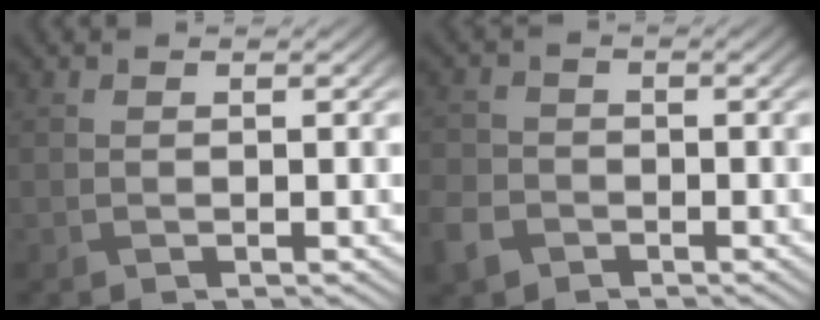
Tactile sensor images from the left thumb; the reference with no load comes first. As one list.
[{"total": 4.1, "force": [-2.4, 3.0, 1.5], "torque": [-0.048, -0.005, -0.057]}]